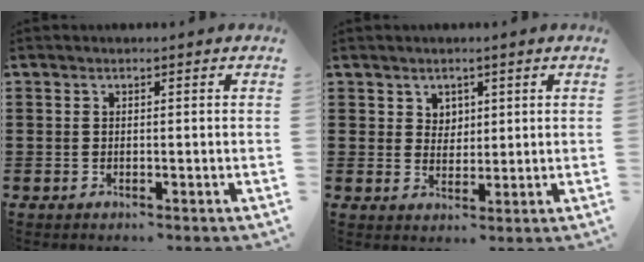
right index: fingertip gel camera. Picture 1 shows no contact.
{"total": 2.8, "force": [1.6, 2.2, 0.4], "torque": [-0.018, 0.009, 0.031]}